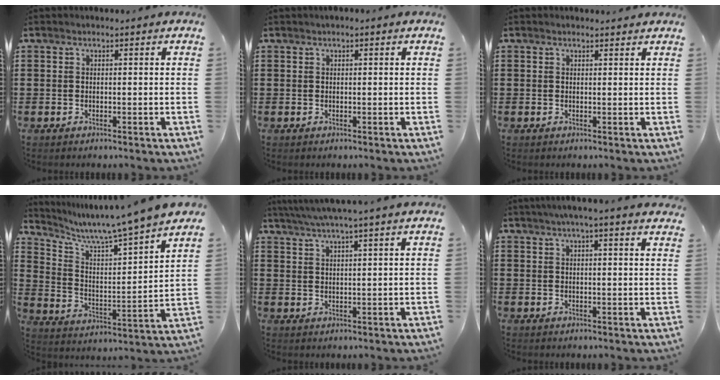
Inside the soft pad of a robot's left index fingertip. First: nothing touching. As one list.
[{"total": 0.0}, {"total": 0.7, "force": [0.6, 0.2, 0.2], "torque": [-0.004, 0.001, 0.013]}, {"total": 7.2, "force": [6.5, -1.4, 2.7], "torque": [-0.079, -0.060, 0.101]}, {"total": 4.1, "force": [3.5, -0.7, 2.0], "torque": [-0.048, -0.008, 0.061]}, {"total": 3.3, "force": [2.7, -0.3, 1.8], "torque": [-0.044, 0.001, 0.049]}]